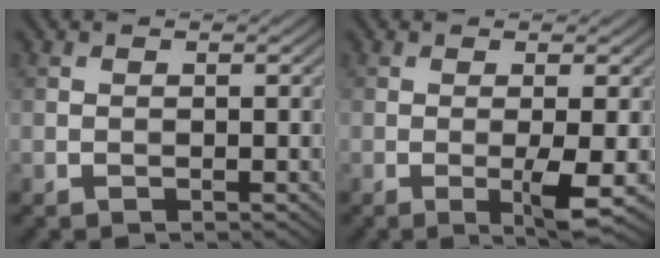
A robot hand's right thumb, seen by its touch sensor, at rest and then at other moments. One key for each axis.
{"total": 3.9, "fx": -0.8, "fy": 0.3, "fz": 3.8, "tx": -0.071, "ty": -0.004, "tz": -0.014}